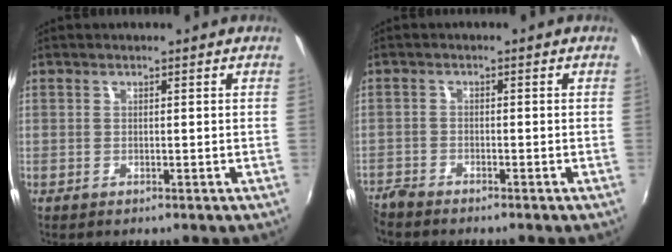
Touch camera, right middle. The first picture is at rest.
{"total": 4.5, "force": [-4.3, 0.7, 1.1], "torque": [-0.038, -0.021, -0.088]}